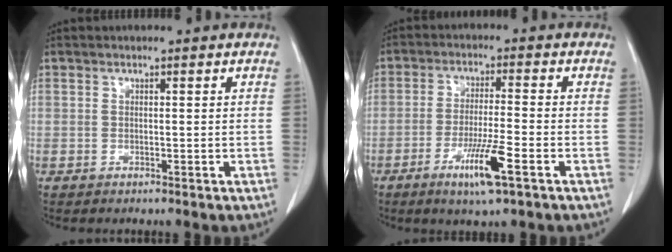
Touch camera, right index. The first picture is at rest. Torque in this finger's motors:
{"motor_torque": [0.91, -0.10, 0.53, 0.11]}